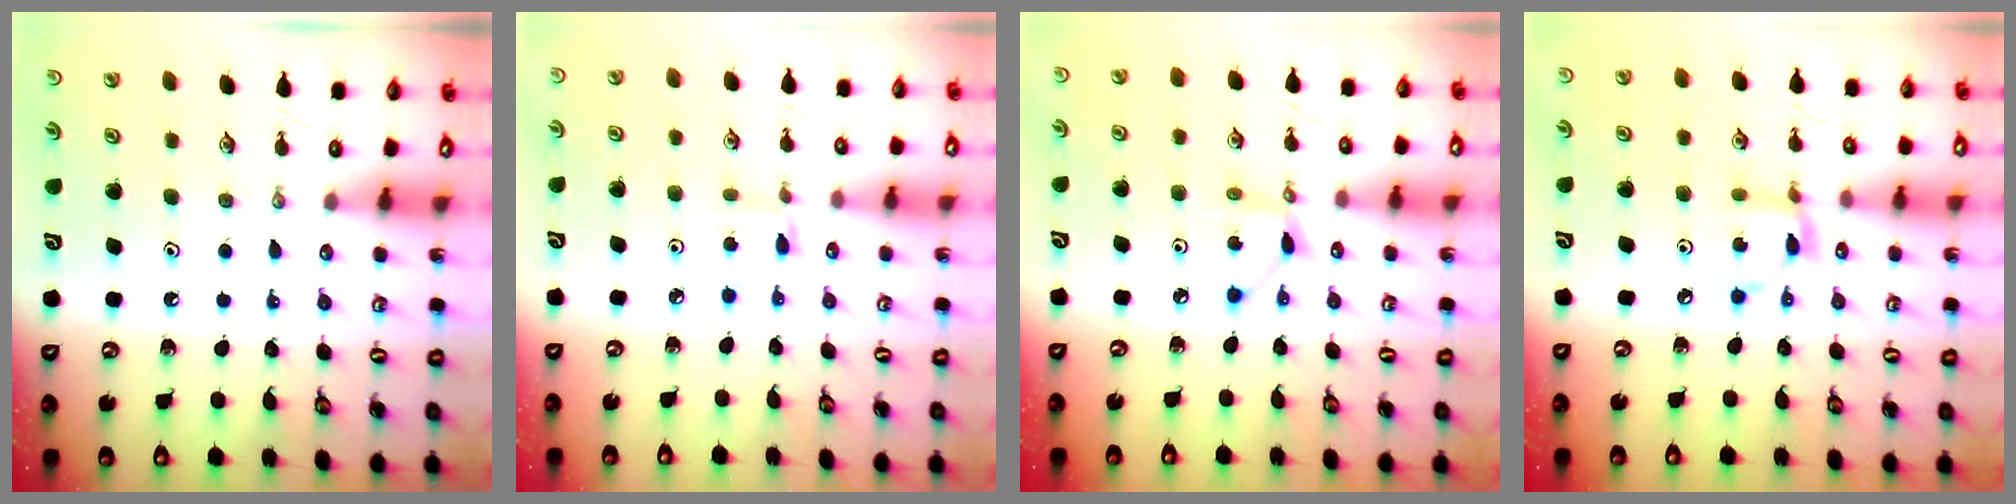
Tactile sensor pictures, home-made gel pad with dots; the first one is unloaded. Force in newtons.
{"total": 2.2, "press": 2.2, "slide": 0.3}
{"total": 4.7, "press": 4.7, "slide": 0.2}
{"total": 4.8, "press": 4.8, "slide": 0.1}